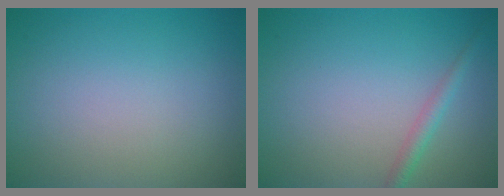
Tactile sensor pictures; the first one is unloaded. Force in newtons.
{"total": 1.5, "press": 1.5, "slide": 0.1}